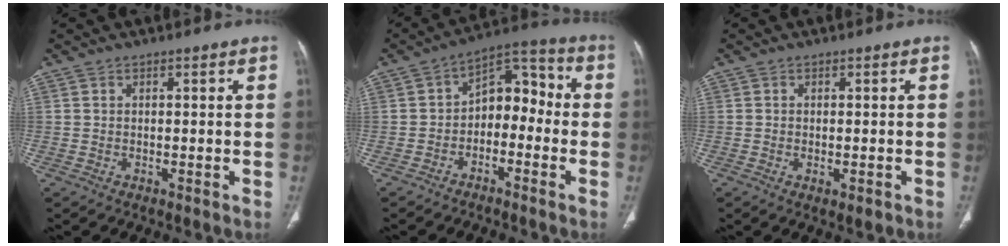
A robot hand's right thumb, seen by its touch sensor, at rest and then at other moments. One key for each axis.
{"total": 9.6, "fx": -2.1, "fy": 6.5, "fz": 6.8, "tx": -0.063, "ty": 0.052, "tz": -0.048}
{"total": 2.1, "fx": -0.8, "fy": 0.8, "fz": 1.8, "tx": -0.025, "ty": 0.000, "tz": -0.004}